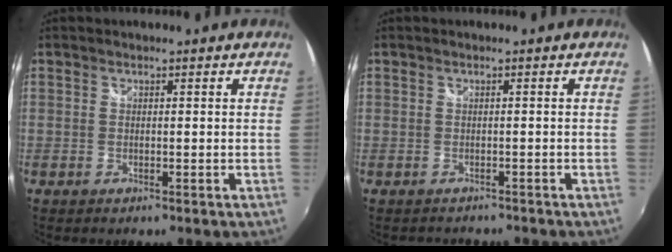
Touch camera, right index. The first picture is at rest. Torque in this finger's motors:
{"motor_torque": [-0.77, -0.49, -0.59, -0.15]}